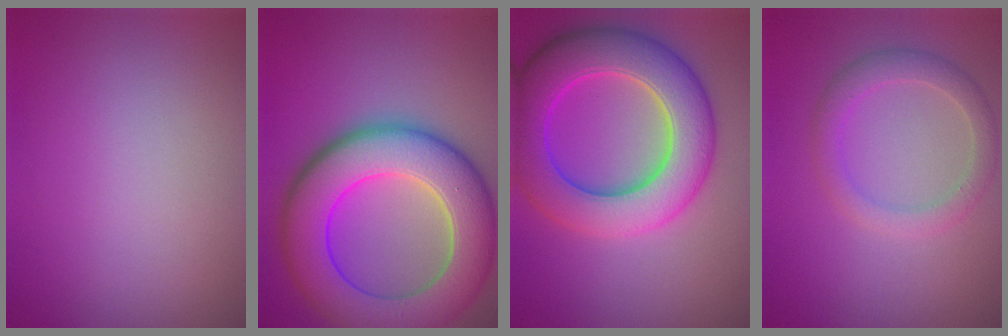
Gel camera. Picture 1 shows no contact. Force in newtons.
{"total": 11.3, "press": 11.3, "slide": 0.3}
{"total": 9.6, "press": 9.6, "slide": 0.5}
{"total": 2.8, "press": 2.8, "slide": 0.1}